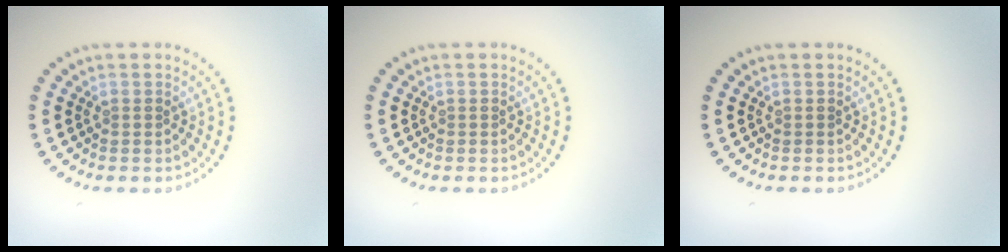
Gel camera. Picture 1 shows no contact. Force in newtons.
{"total": 0.0}
{"total": 0.0}